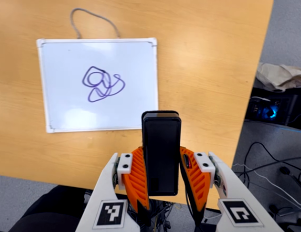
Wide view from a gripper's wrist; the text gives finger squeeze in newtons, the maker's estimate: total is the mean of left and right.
{"total": 4.6, "left": 3.3, "right": 5.8}